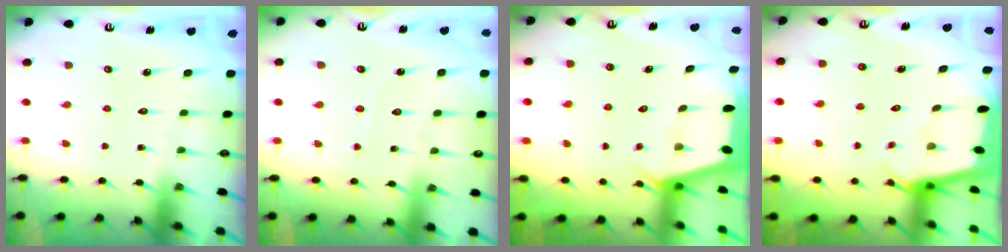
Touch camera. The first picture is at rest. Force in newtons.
{"total": 2.9, "press": 2.9, "slide": 0.4}
{"total": 1.9, "press": 1.8, "slide": 0.3}
{"total": 1.3, "press": 1.3, "slide": 0.1}